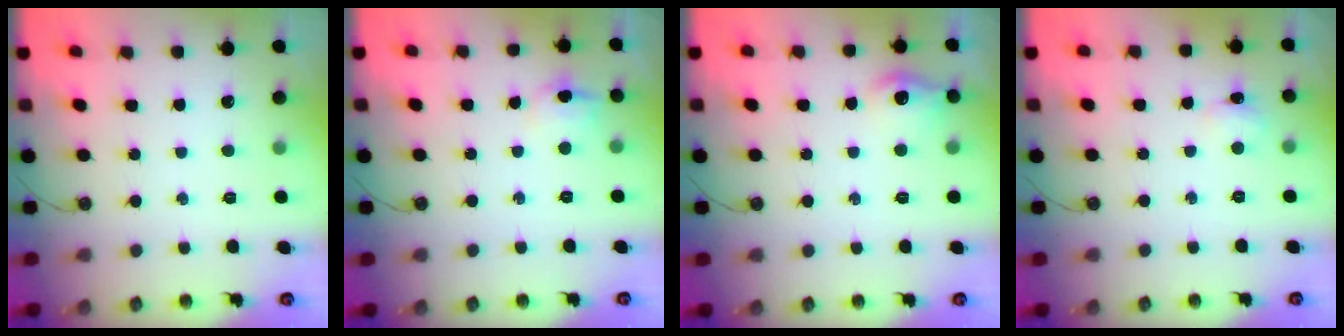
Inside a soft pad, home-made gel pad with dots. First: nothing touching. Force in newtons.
{"total": 5.2, "press": 4.9, "slide": 1.6}
{"total": 9.8, "press": 9.7, "slide": 1.0}
{"total": 5.1, "press": 4.7, "slide": 2.0}